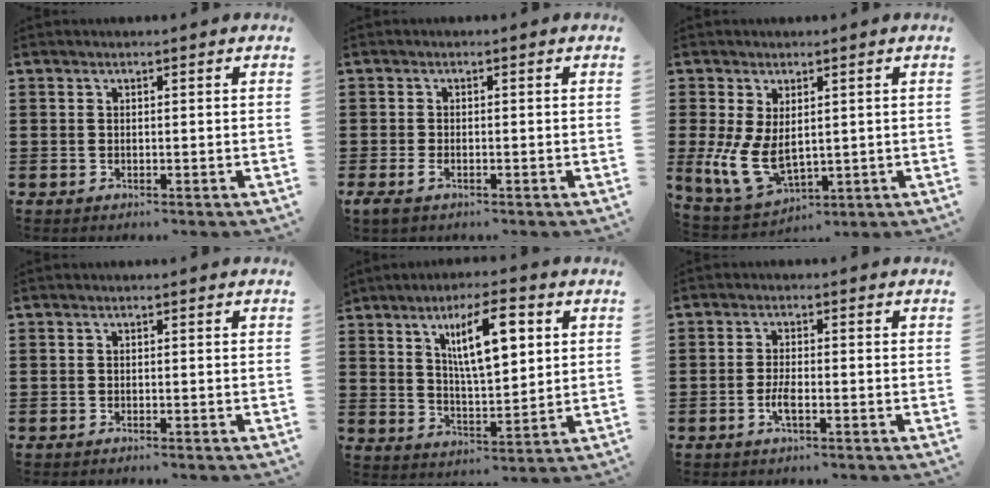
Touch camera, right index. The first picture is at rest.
{"total": 1.1, "force": [-0.6, 0.4, 0.8], "torque": [-0.024, -0.005, -0.015]}
{"total": 8.0, "force": [0.2, 4.9, 6.3], "torque": [-0.157, -0.008, 0.008]}
{"total": 0.0}
{"total": 9.7, "force": [4.0, 3.0, 8.3], "torque": [-0.152, 0.004, 0.066]}
{"total": 2.8, "force": [-1.1, 0.7, 2.5], "torque": [-0.058, -0.004, -0.024]}